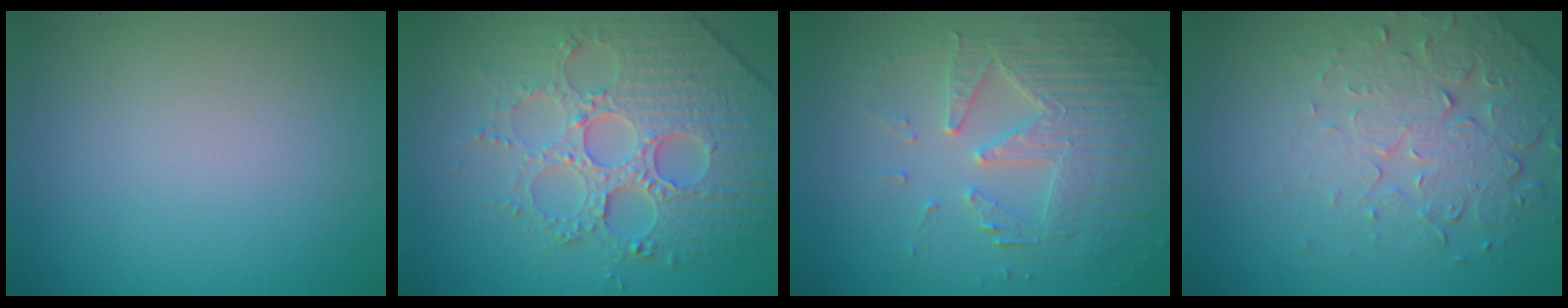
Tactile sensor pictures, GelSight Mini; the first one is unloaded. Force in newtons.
{"total": 6.3, "press": 5.6, "slide": 3.0}
{"total": 4.9, "press": 4.3, "slide": 2.3}
{"total": 5.0, "press": 3.4, "slide": 3.7}